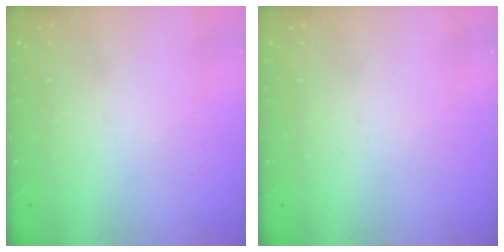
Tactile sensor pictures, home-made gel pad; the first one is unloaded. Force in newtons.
{"total": 0.0}